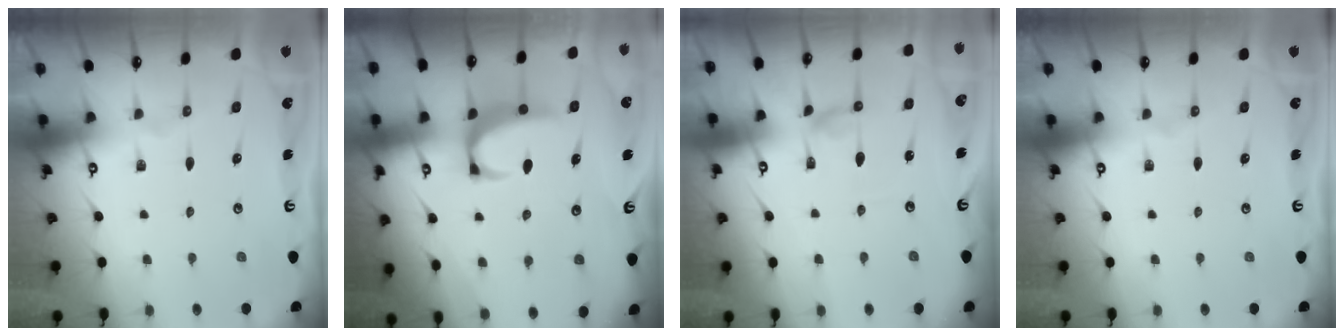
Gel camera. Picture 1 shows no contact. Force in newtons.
{"total": 2.5, "press": 2.4, "slide": 0.8}
{"total": 0.0}
{"total": 0.0}